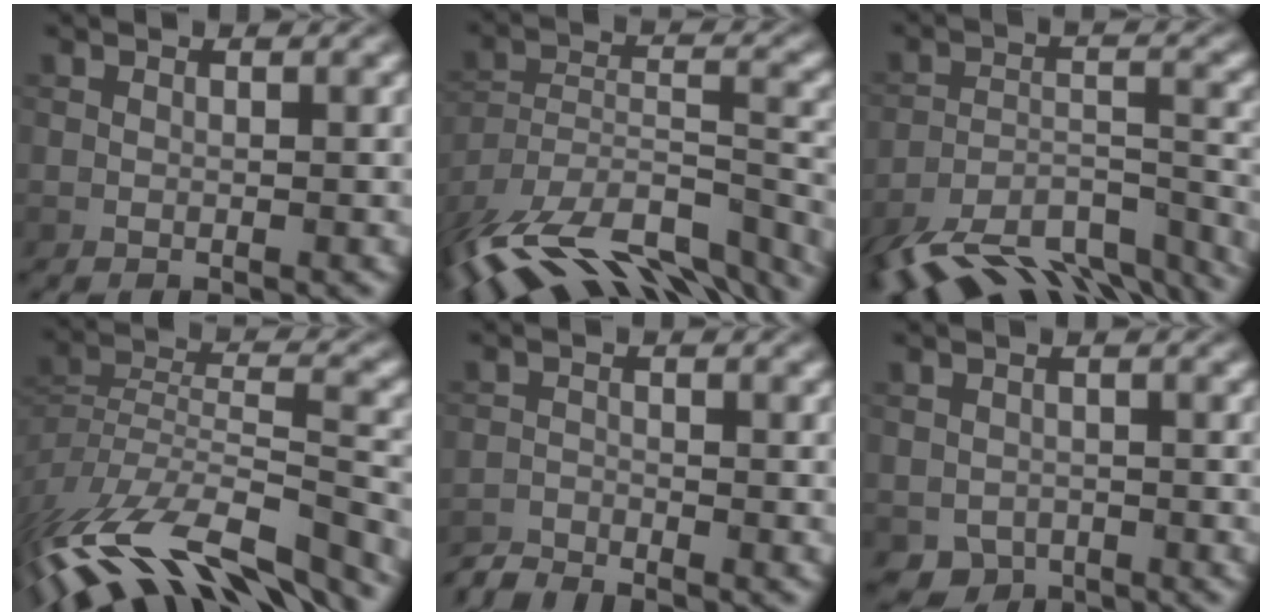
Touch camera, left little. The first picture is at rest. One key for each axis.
{"total": 16.0, "fx": -13.0, "fy": 5.4, "fz": 7.6, "tx": -0.139, "ty": 0.002, "tz": -0.188}
{"total": 11.9, "fx": -9.8, "fy": 3.9, "fz": 5.6, "tx": -0.116, "ty": -0.010, "tz": -0.148}
{"total": 14.7, "fx": -11.5, "fy": 4.3, "fz": 8.1, "tx": -0.169, "ty": 0.007, "tz": -0.182}
{"total": 2.1, "fx": -2.1, "fy": 0.1, "fz": 0.2, "tx": -0.005, "ty": -0.004, "tz": -0.050}
{"total": 2.4, "fx": -1.3, "fy": 1.9, "fz": 0.8, "tx": -0.012, "ty": -0.010, "tz": -0.024}